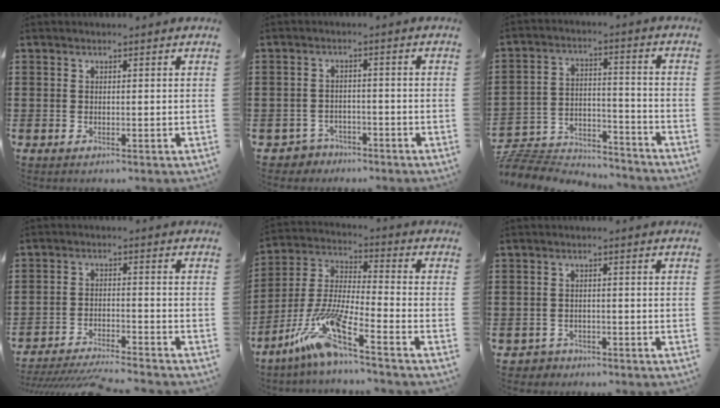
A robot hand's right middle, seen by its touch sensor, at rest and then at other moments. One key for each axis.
{"total": 2.7, "fx": -2.5, "fy": 1.1, "fz": -0.2, "tx": -0.007, "ty": 0.001, "tz": -0.055}
{"total": 7.1, "fx": -6.9, "fy": 1.5, "fz": 0.8, "tx": -0.018, "ty": 0.015, "tz": -0.140}
{"total": 4.6, "fx": -4.5, "fy": 0.1, "fz": 1.1, "tx": -0.026, "ty": -0.007, "tz": -0.092}
{"total": 11.2, "fx": -7.6, "fy": 0.5, "fz": 8.1, "tx": -0.187, "ty": -0.020, "tz": -0.157}
{"total": 1.6, "fx": -1.5, "fy": 0.7, "fz": -0.2, "tx": -0.002, "ty": 0.002, "tz": -0.034}